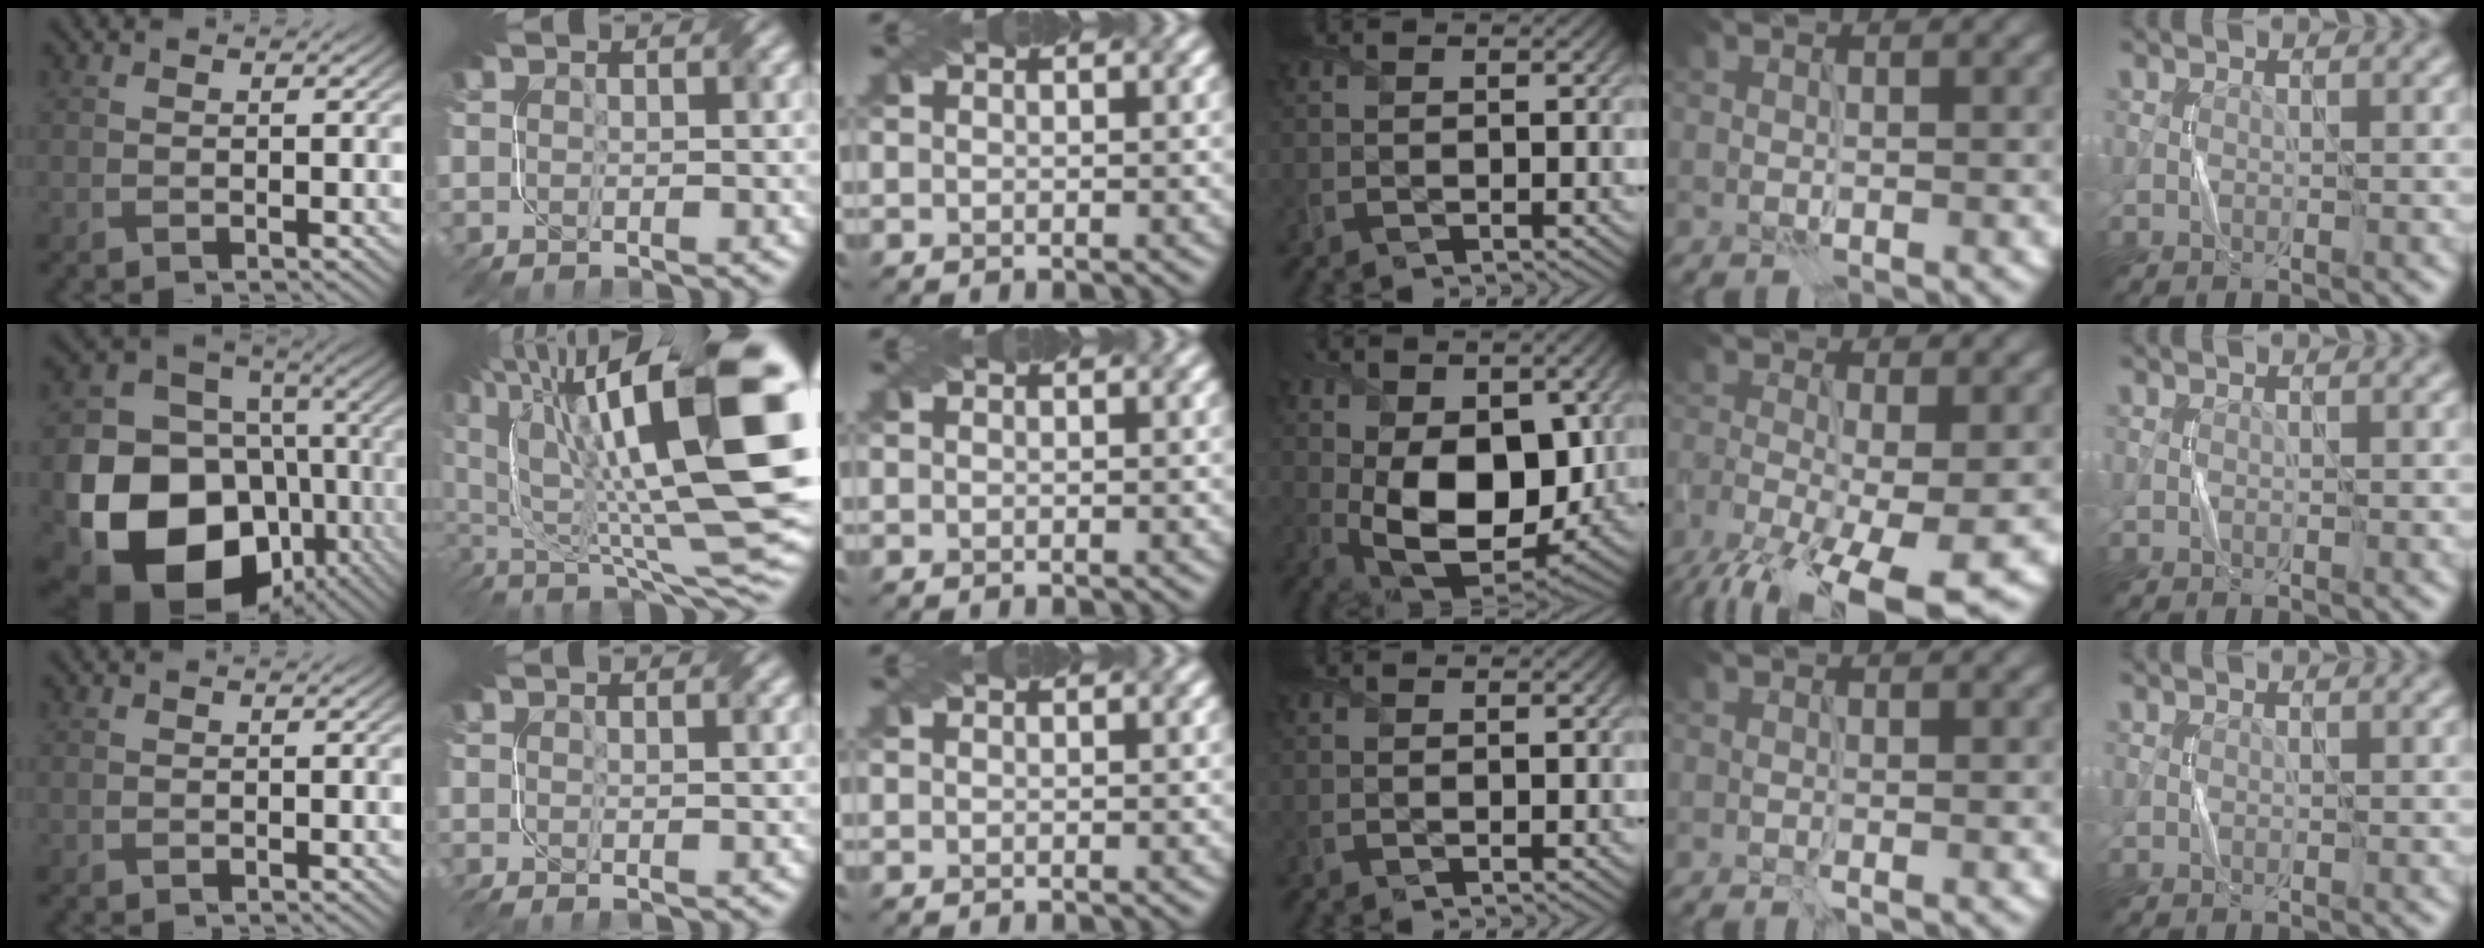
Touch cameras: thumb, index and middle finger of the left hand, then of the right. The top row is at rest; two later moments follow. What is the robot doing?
{"motion": "fold", "object": "napkin"}